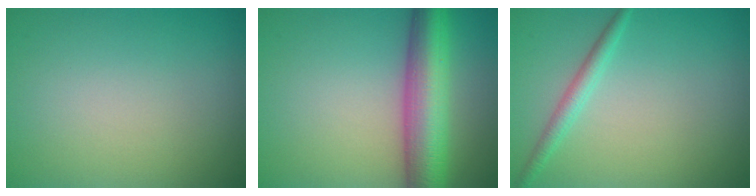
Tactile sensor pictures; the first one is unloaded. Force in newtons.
{"total": 7.7, "press": 7.7, "slide": 0.2}
{"total": 1.8, "press": 1.8, "slide": 0.0}